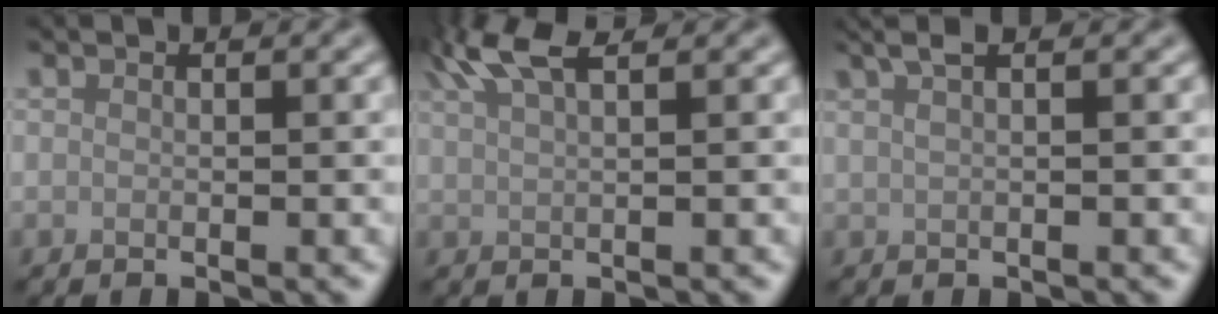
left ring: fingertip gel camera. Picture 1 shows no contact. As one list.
[{"total": 4.3, "force": [3.0, 1.2, 2.9], "torque": [-0.048, 0.017, 0.051]}, {"total": 2.8, "force": [1.6, 0.9, 2.0], "torque": [-0.030, 0.007, 0.012]}]